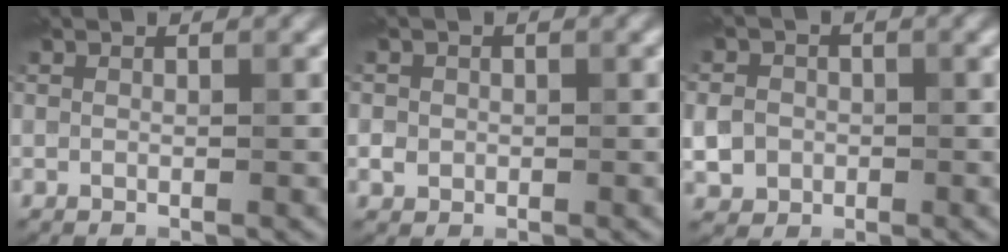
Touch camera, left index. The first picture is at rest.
{"total": 1.2, "force": [-0.1, 1.2, 0.3], "torque": [0.003, -0.004, -0.003]}
{"total": 3.2, "force": [-0.4, 2.9, 1.2], "torque": [-0.011, -0.002, -0.012]}